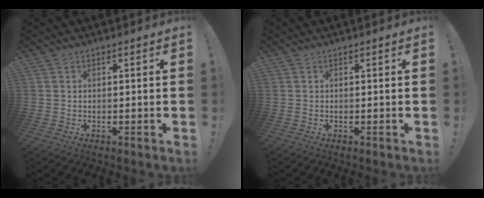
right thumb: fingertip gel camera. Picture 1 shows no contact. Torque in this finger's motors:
{"motor_torque": [0.00, 0.00, -0.02, 0.02, 0.05]}